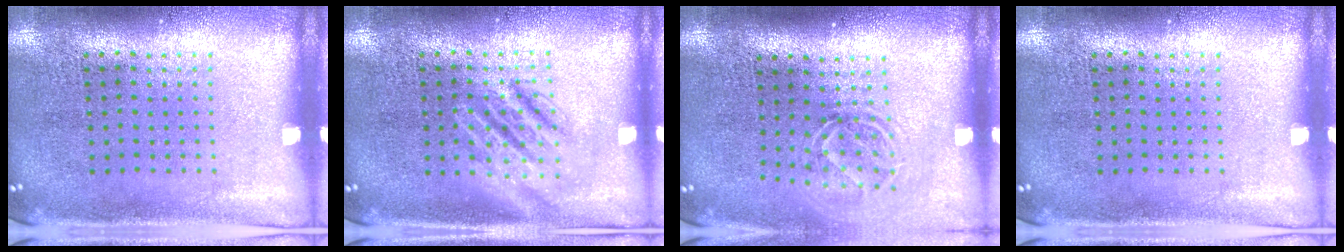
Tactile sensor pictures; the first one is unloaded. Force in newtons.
{"total": 2.8, "press": 2.8, "slide": 0.4}
{"total": 1.6, "press": 1.2, "slide": 1.1}
{"total": 0.0}